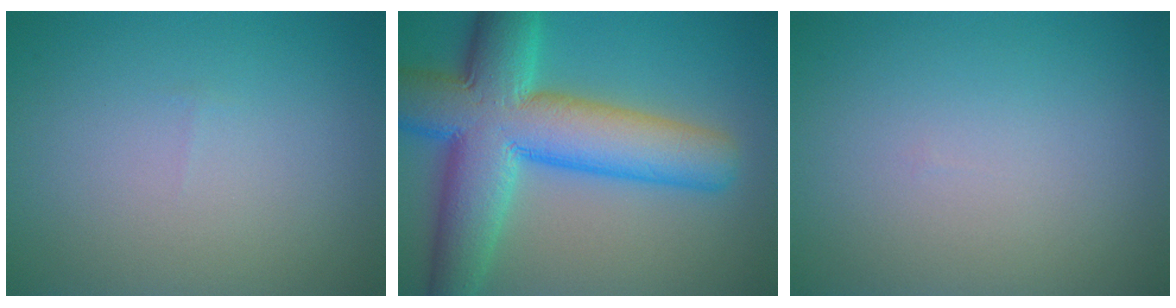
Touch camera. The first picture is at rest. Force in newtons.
{"total": 12.6, "press": 12.6, "slide": 0.4}
{"total": 0.0}